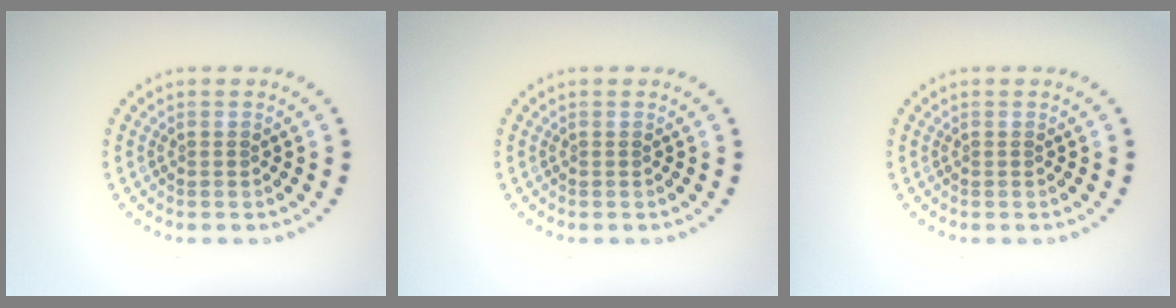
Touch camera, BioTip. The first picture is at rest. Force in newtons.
{"total": 0.0}
{"total": 0.0}